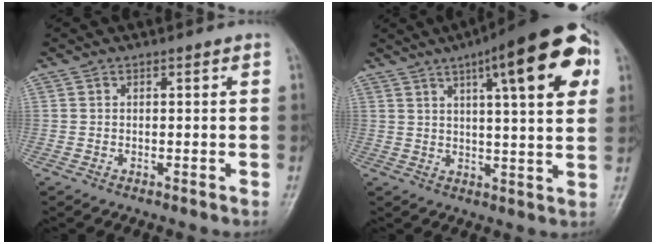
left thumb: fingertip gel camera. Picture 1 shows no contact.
{"total": 18.6, "force": [7.6, 4.3, 16.4], "torque": [-0.205, -0.003, 0.100]}